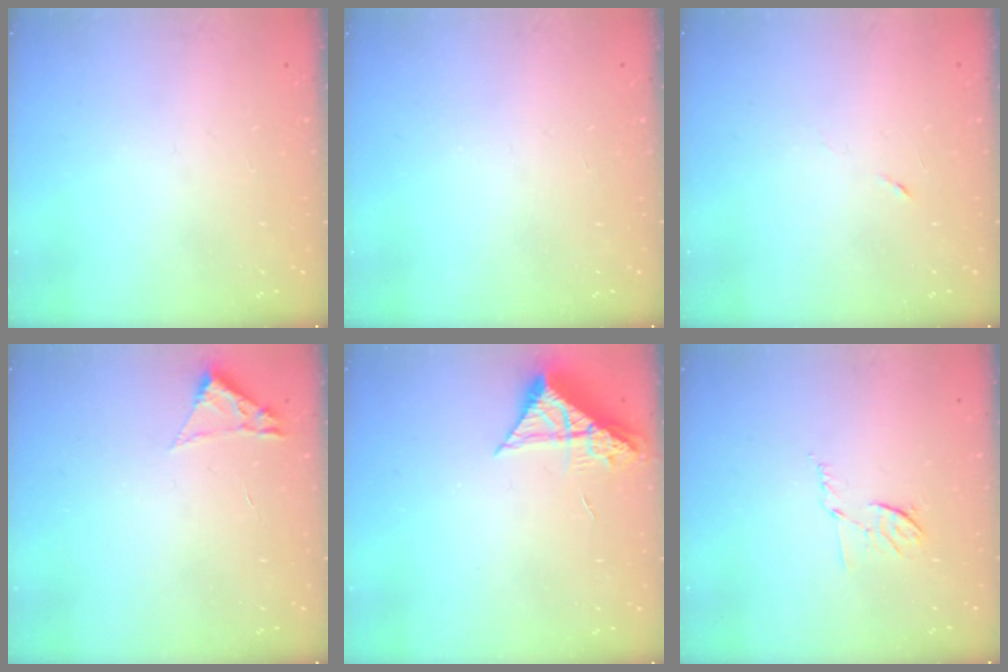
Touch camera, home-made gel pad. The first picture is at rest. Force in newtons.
{"total": 0.0}
{"total": 3.3, "press": 3.0, "slide": 1.4}
{"total": 1.8, "press": 1.8, "slide": 0.2}
{"total": 8.4, "press": 8.4, "slide": 0.8}
{"total": 5.9, "press": 5.9, "slide": 1.0}